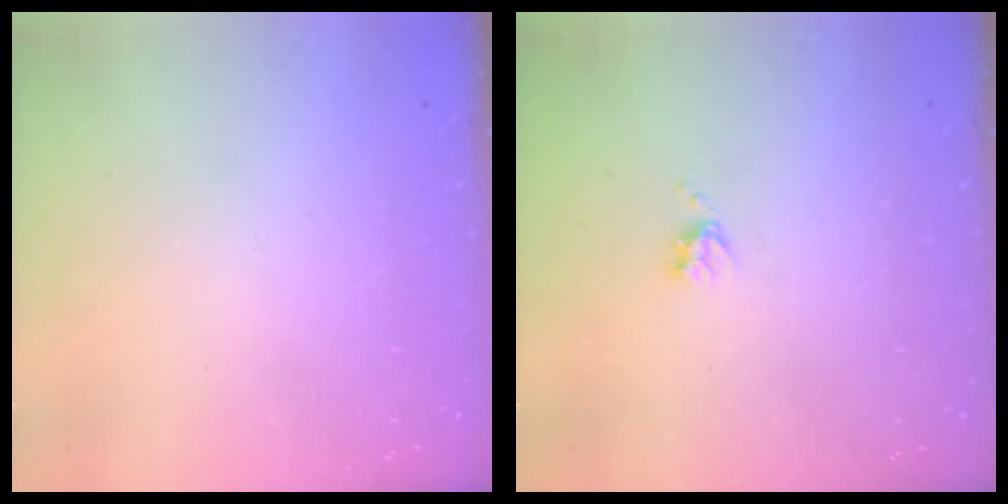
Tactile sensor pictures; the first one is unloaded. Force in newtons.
{"total": 3.7, "press": 3.6, "slide": 0.5}